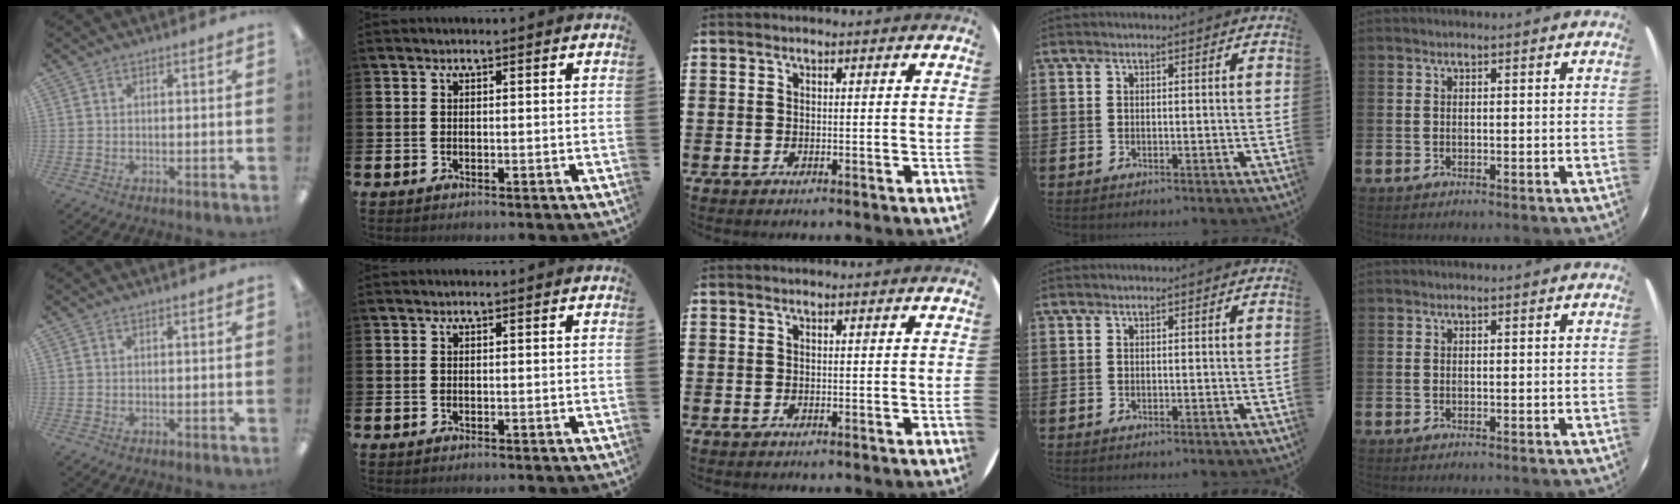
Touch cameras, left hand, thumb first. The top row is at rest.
{}